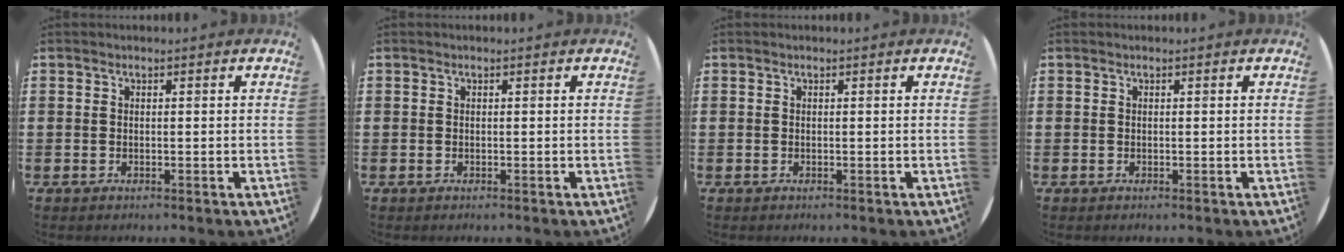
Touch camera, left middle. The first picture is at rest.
{"total": 0.0}
{"total": 0.0}
{"total": 0.0}